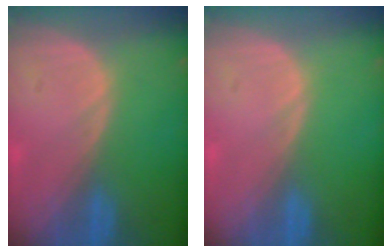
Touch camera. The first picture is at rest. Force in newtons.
{"total": 0.0}